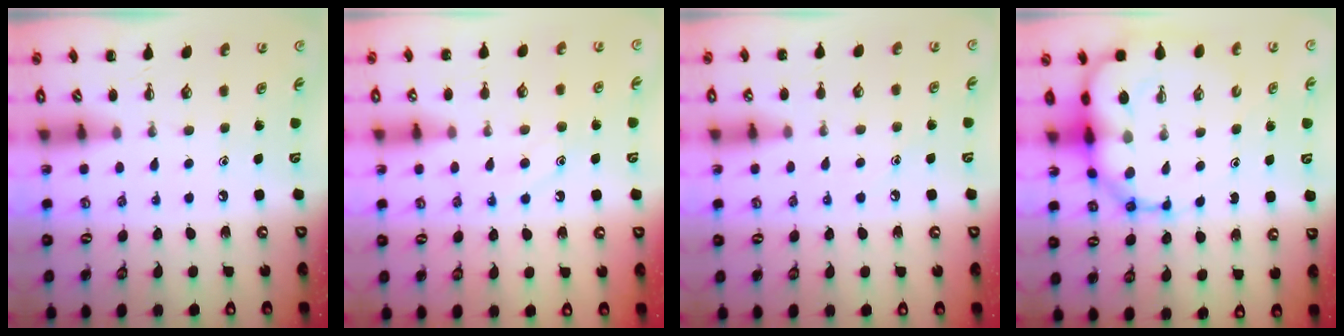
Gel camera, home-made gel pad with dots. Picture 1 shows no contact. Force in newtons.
{"total": 9.3, "press": 9.3, "slide": 1.0}
{"total": 5.6, "press": 5.3, "slide": 1.6}
{"total": 12.5, "press": 12.0, "slide": 3.5}